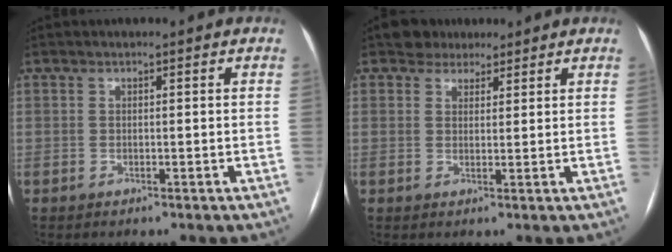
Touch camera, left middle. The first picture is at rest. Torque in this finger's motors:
{"motor_torque": [0.11, -0.18, -0.02, -0.01]}